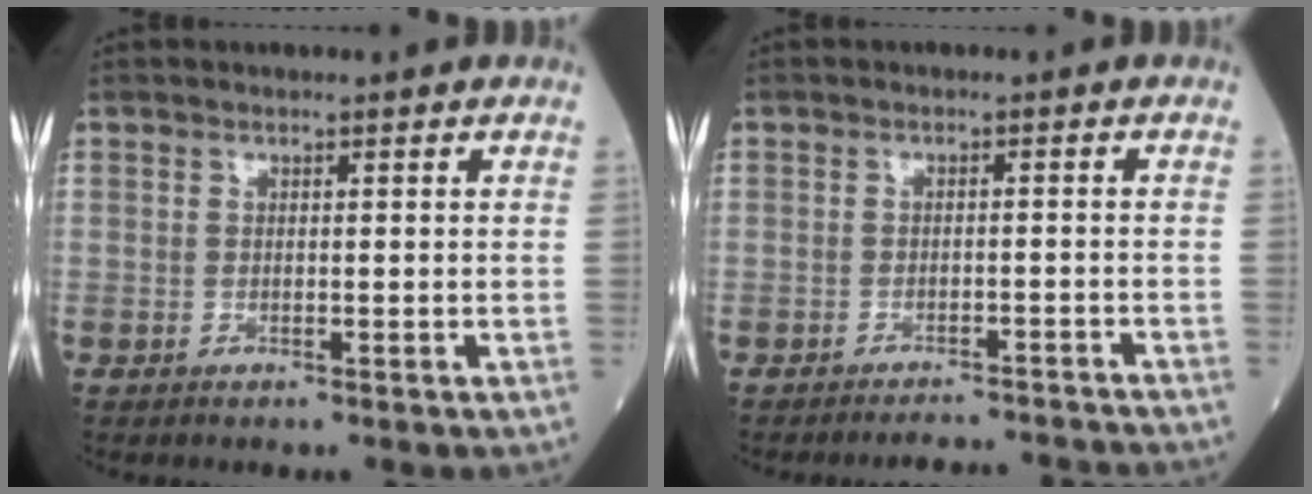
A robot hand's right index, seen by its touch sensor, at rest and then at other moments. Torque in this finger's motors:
{"motor_torque": [-0.52, -0.36, -1.06, -0.21]}